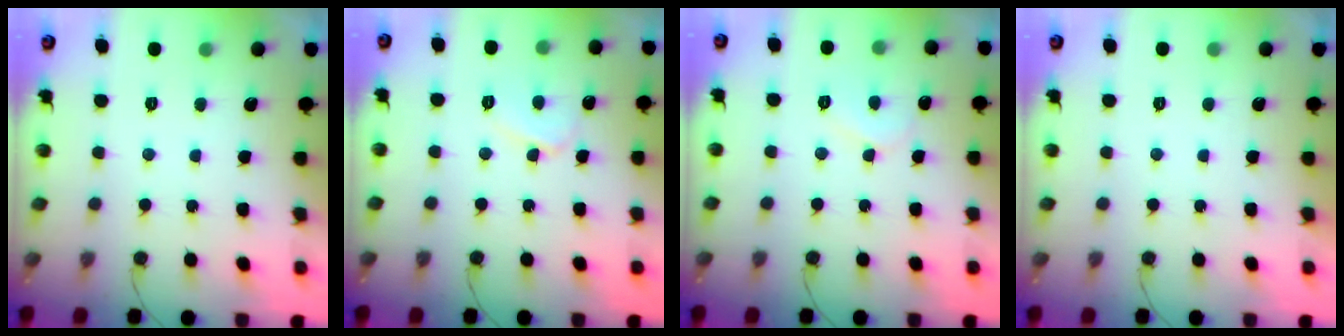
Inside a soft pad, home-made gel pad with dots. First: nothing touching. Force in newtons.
{"total": 6.1, "press": 6.0, "slide": 0.7}
{"total": 6.4, "press": 6.4, "slide": 0.5}
{"total": 1.6, "press": 1.6, "slide": 0.0}